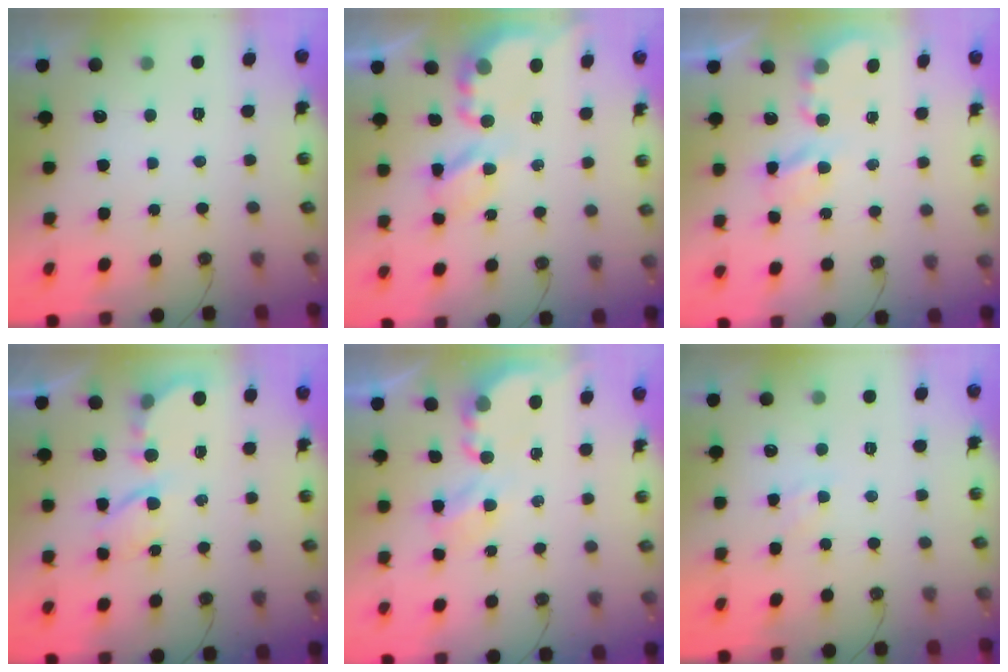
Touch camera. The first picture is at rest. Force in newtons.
{"total": 4.8, "press": 4.7, "slide": 0.4}
{"total": 4.5, "press": 4.5, "slide": 0.1}
{"total": 6.0, "press": 6.0, "slide": 0.5}
{"total": 3.9, "press": 3.9, "slide": 0.1}
{"total": 4.0, "press": 4.0, "slide": 0.4}